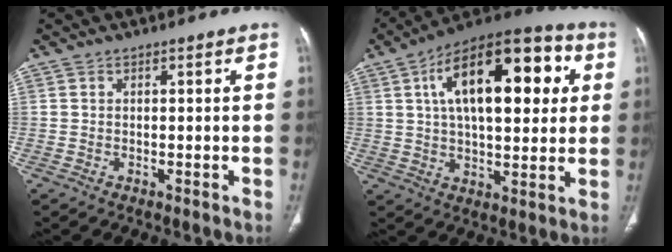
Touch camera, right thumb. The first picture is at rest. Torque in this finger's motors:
{"motor_torque": [0.24, 4.76, 2.03, 0.74, 0.23]}